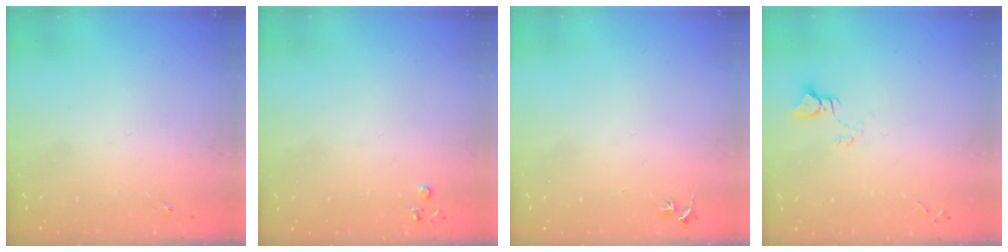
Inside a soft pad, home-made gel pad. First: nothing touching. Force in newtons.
{"total": 3.9, "press": 3.8, "slide": 0.6}
{"total": 3.1, "press": 3.1, "slide": 0.3}
{"total": 2.8, "press": 2.8, "slide": 0.2}